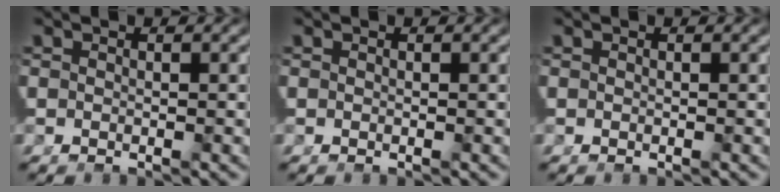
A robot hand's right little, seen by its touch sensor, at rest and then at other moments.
{"total": 0.0}
{"total": 0.0}